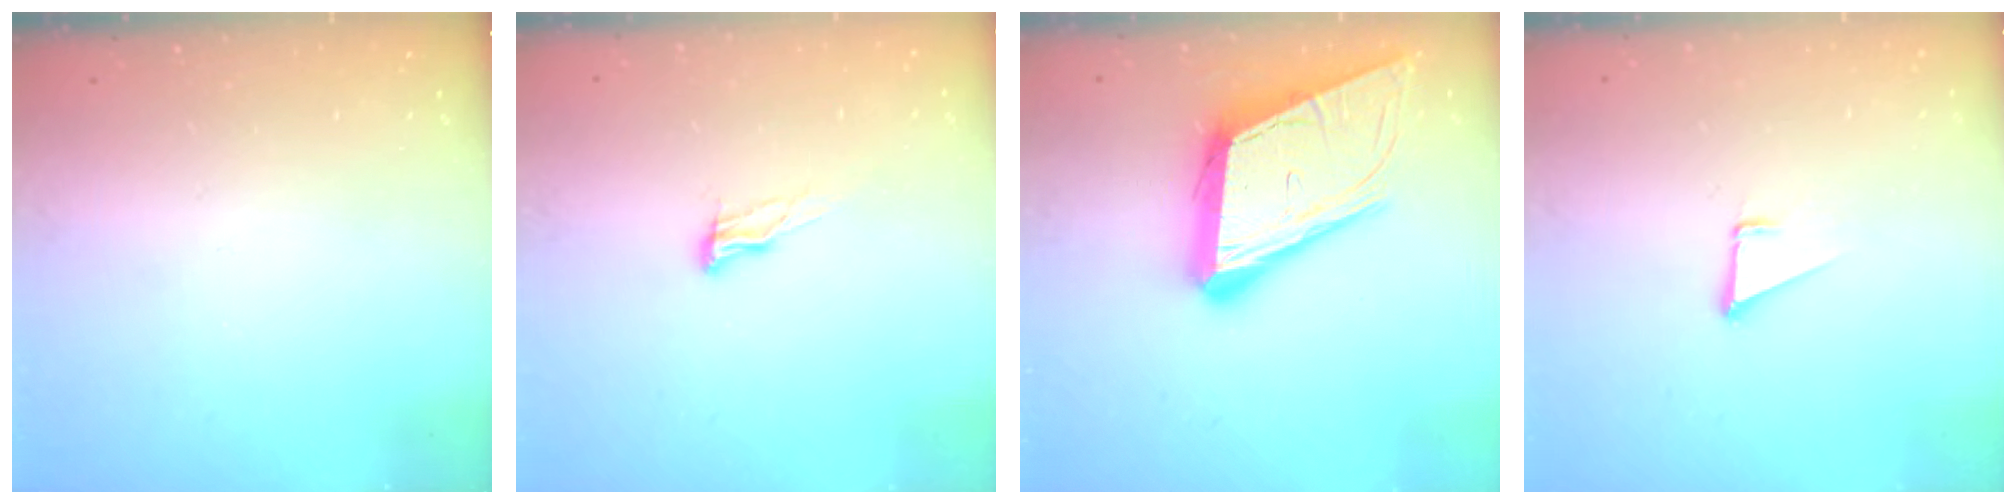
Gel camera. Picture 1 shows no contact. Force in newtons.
{"total": 7.9, "press": 7.6, "slide": 2.2}
{"total": 18.1, "press": 17.5, "slide": 4.3}
{"total": 1.7, "press": 1.7, "slide": 0.1}